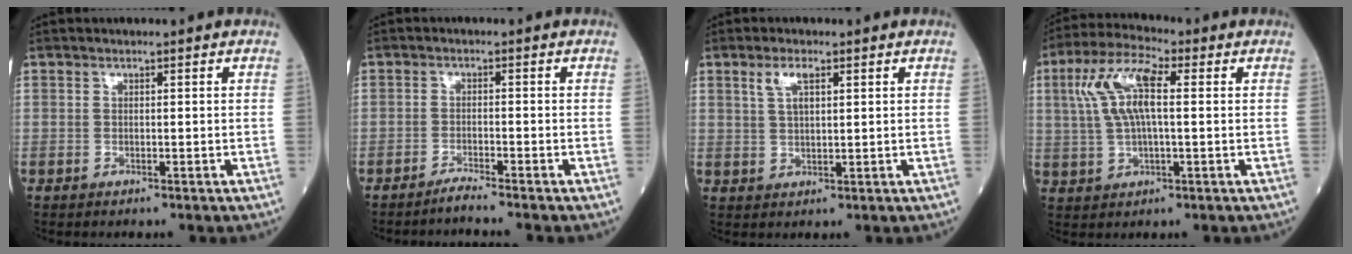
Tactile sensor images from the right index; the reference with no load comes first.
{"total": 1.7, "force": [-1.5, -0.6, 0.3], "torque": [-0.006, -0.001, -0.025]}
{"total": 3.6, "force": [1.8, 1.1, 2.9], "torque": [-0.063, 0.007, 0.038]}
{"total": 9.6, "force": [2.0, 2.8, 9.0], "torque": [-0.192, 0.025, 0.038]}